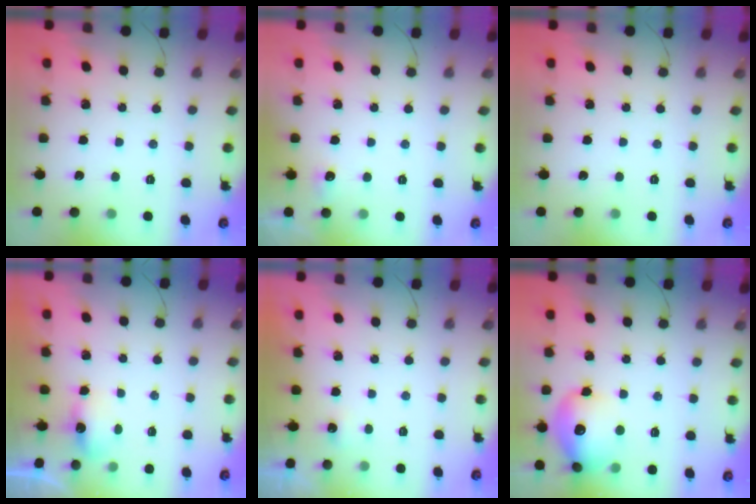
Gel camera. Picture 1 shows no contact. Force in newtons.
{"total": 7.7, "press": 3.7, "slide": 6.7}
{"total": 0.0}
{"total": 4.1, "press": 3.9, "slide": 1.2}
{"total": 3.3, "press": 0.9, "slide": 3.2}
{"total": 15.5, "press": 15.4, "slide": 1.7}